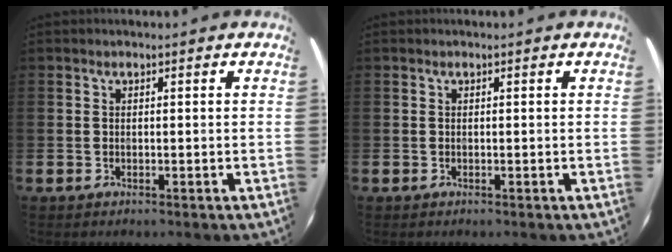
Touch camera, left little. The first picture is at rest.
{"total": 0.0}